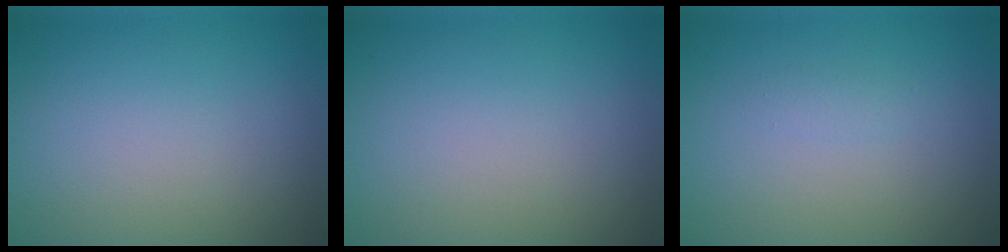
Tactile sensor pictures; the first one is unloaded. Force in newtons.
{"total": 0.0}
{"total": 0.6, "press": 0.6, "slide": 0.0}